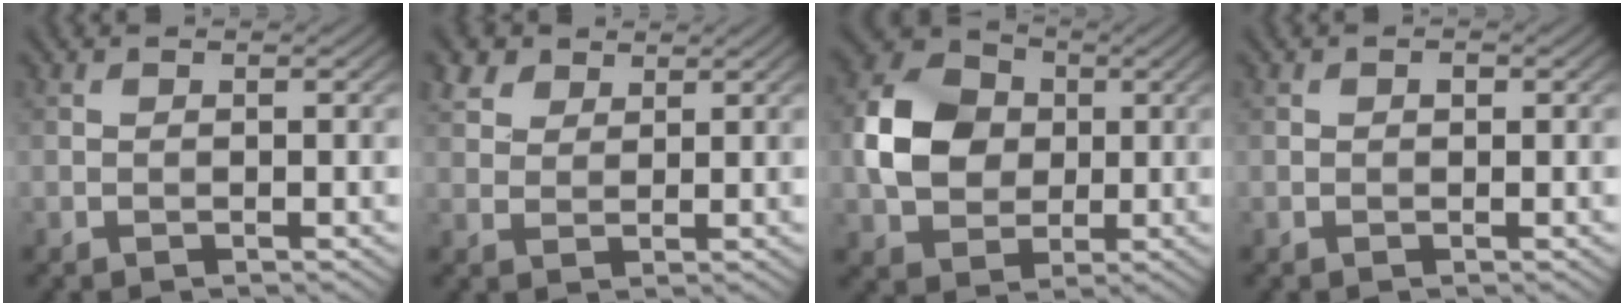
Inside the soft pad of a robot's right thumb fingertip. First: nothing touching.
{"total": 3.7, "force": [2.5, 2.2, 1.5], "torque": [-0.043, 0.009, 0.057]}
{"total": 9.1, "force": [0.5, 7.4, 5.2], "torque": [-0.126, 0.009, 0.006]}
{"total": 0.6, "force": [0.1, 0.4, 0.4], "torque": [-0.003, -0.001, 0.000]}